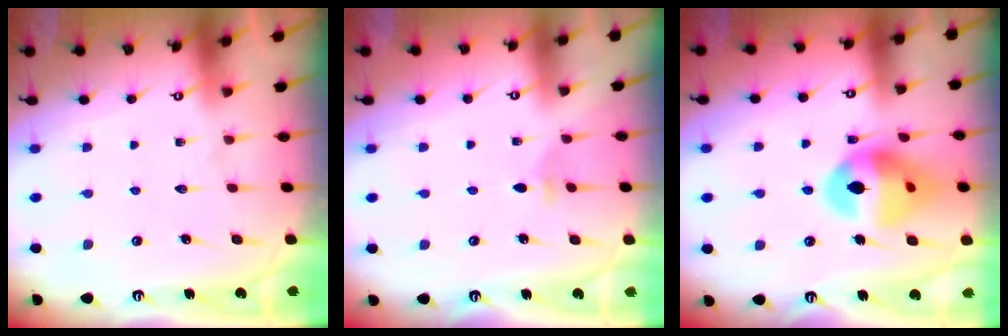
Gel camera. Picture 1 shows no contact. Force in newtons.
{"total": 2.9, "press": 2.8, "slide": 0.8}
{"total": 14.2, "press": 13.1, "slide": 5.6}